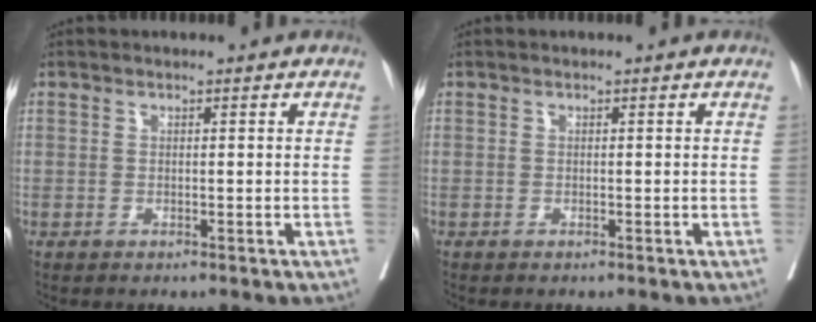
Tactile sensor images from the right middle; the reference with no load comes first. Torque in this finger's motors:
{"motor_torque": [0.40, -0.52, 0.00, 0.01]}